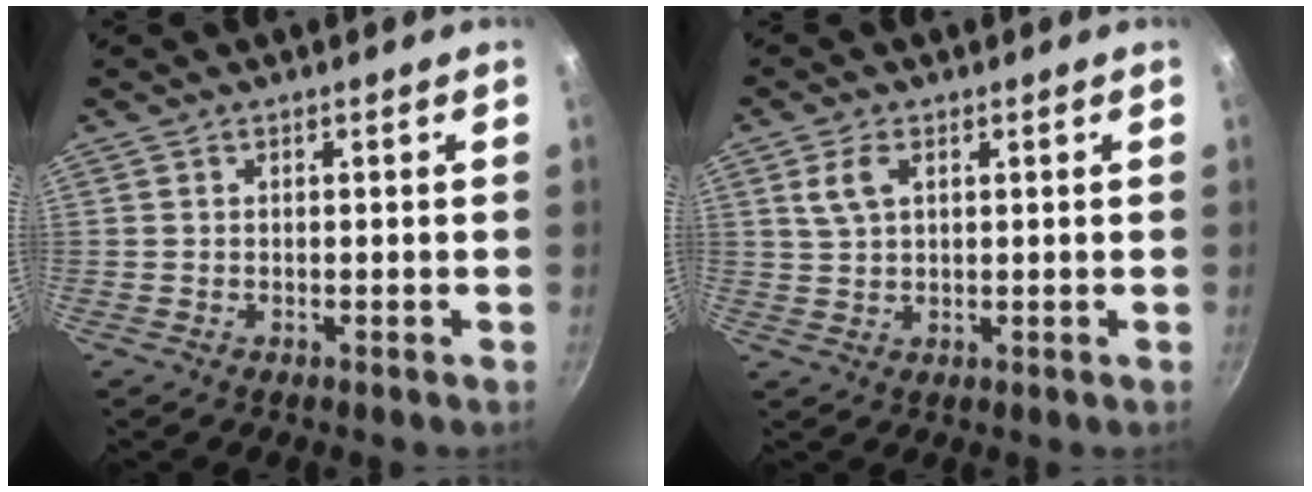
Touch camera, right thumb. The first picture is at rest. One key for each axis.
{"total": 4.5, "fx": 1.7, "fy": 2.5, "fz": 3.3, "tx": -0.059, "ty": 0.002, "tz": 0.034}